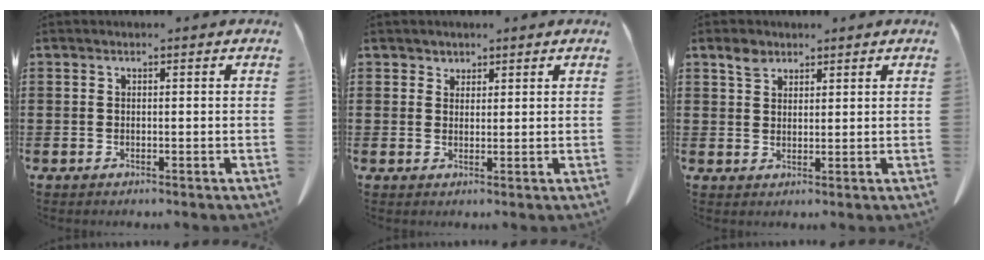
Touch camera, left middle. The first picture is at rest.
{"total": 1.8, "force": [1.5, 1.1, 0.0], "torque": [-0.006, 0.005, 0.029]}
{"total": 2.8, "force": [2.0, 1.6, 1.0], "torque": [-0.027, 0.007, 0.039]}